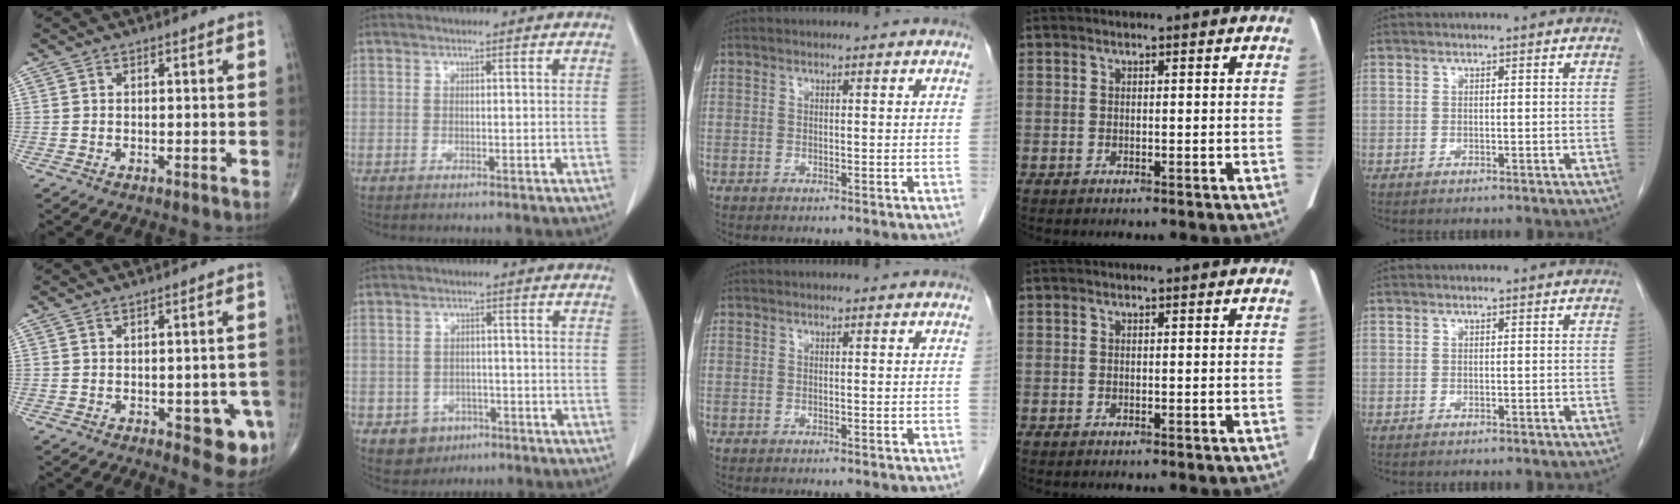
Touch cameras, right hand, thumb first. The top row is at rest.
{"thumb": {"total": 7.2, "force": [-2.3, 3.1, 6.0], "torque": [-0.044, 0.000, -0.022]}, "index": {"total": 5.1, "force": [-2.4, 4.3, 1.2], "torque": [-0.011, 0.009, -0.025]}}